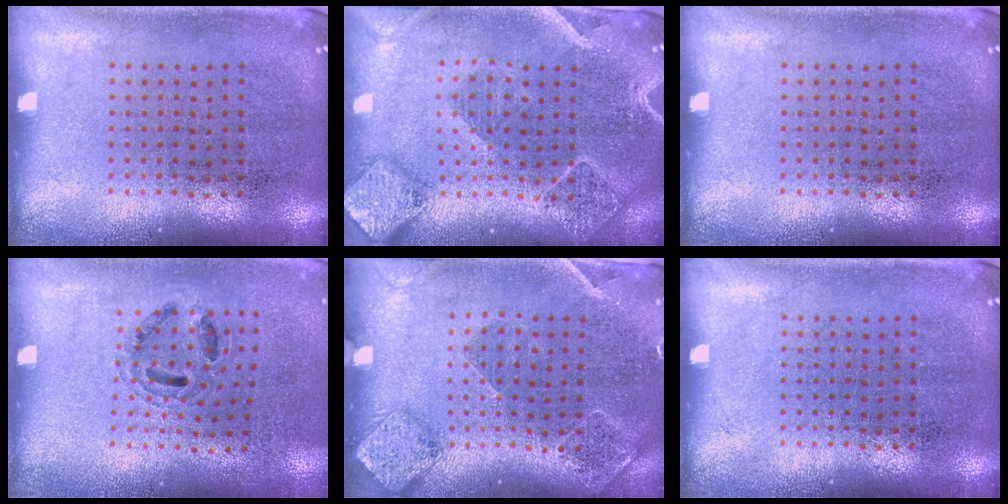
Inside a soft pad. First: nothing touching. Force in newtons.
{"total": 2.3, "press": 2.1, "slide": 0.9}
{"total": 0.0}
{"total": 0.9, "press": 0.8, "slide": 0.2}
{"total": 1.6, "press": 1.6, "slide": 0.3}
{"total": 0.0}